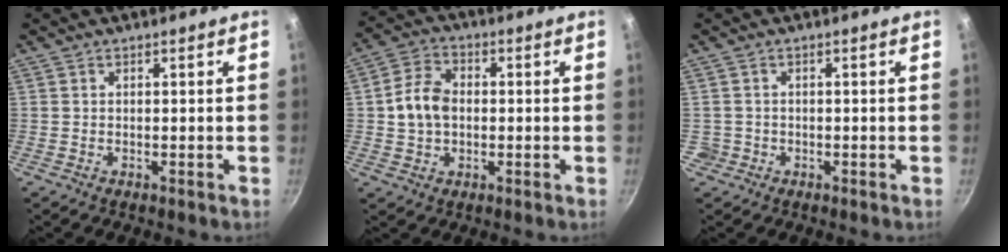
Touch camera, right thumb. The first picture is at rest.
{"total": 8.1, "force": [0.1, 6.1, 5.3], "torque": [-0.085, 0.020, -0.006]}
{"total": 1.7, "force": [-0.5, 1.6, 0.1], "torque": [0.007, 0.013, -0.001]}